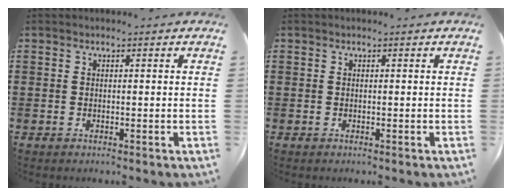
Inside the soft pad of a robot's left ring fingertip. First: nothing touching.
{"total": 0.0}